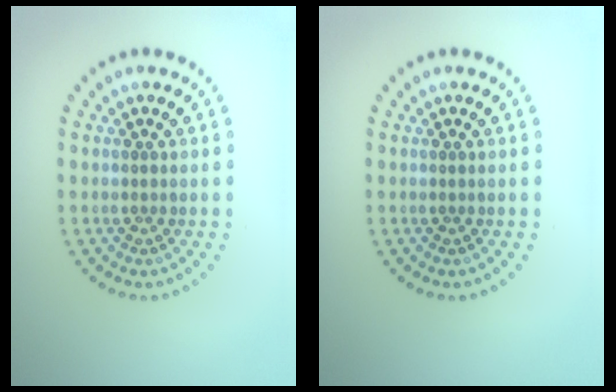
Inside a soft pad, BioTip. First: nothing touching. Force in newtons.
{"total": 0.0}